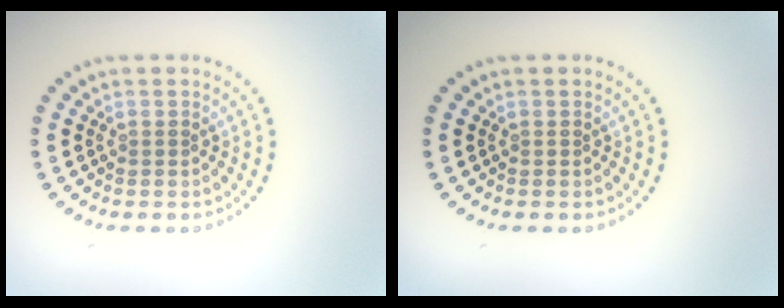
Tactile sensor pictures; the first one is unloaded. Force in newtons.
{"total": 0.0}